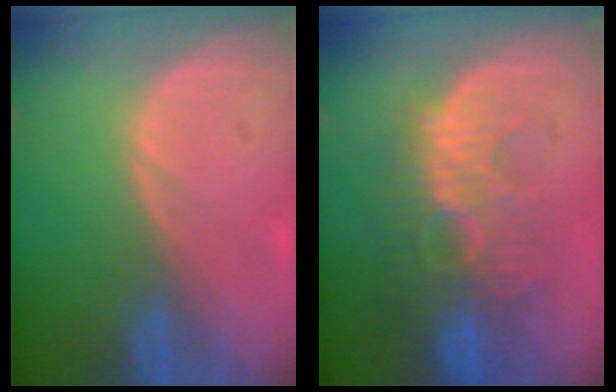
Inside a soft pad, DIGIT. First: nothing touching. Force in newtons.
{"total": 10.8, "press": 9.6, "slide": 4.9}